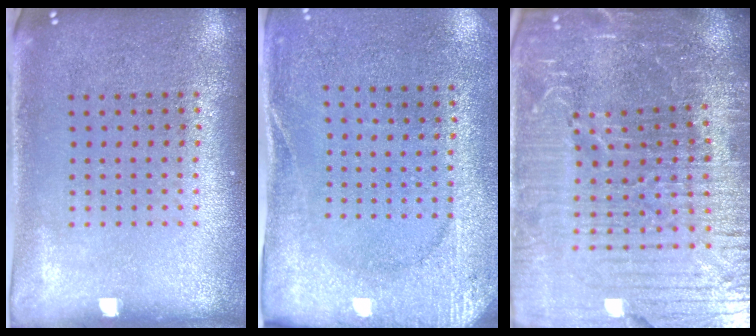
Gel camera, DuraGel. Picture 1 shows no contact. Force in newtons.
{"total": 2.6, "press": 2.4, "slide": 1.0}
{"total": 7.1, "press": 6.2, "slide": 3.6}